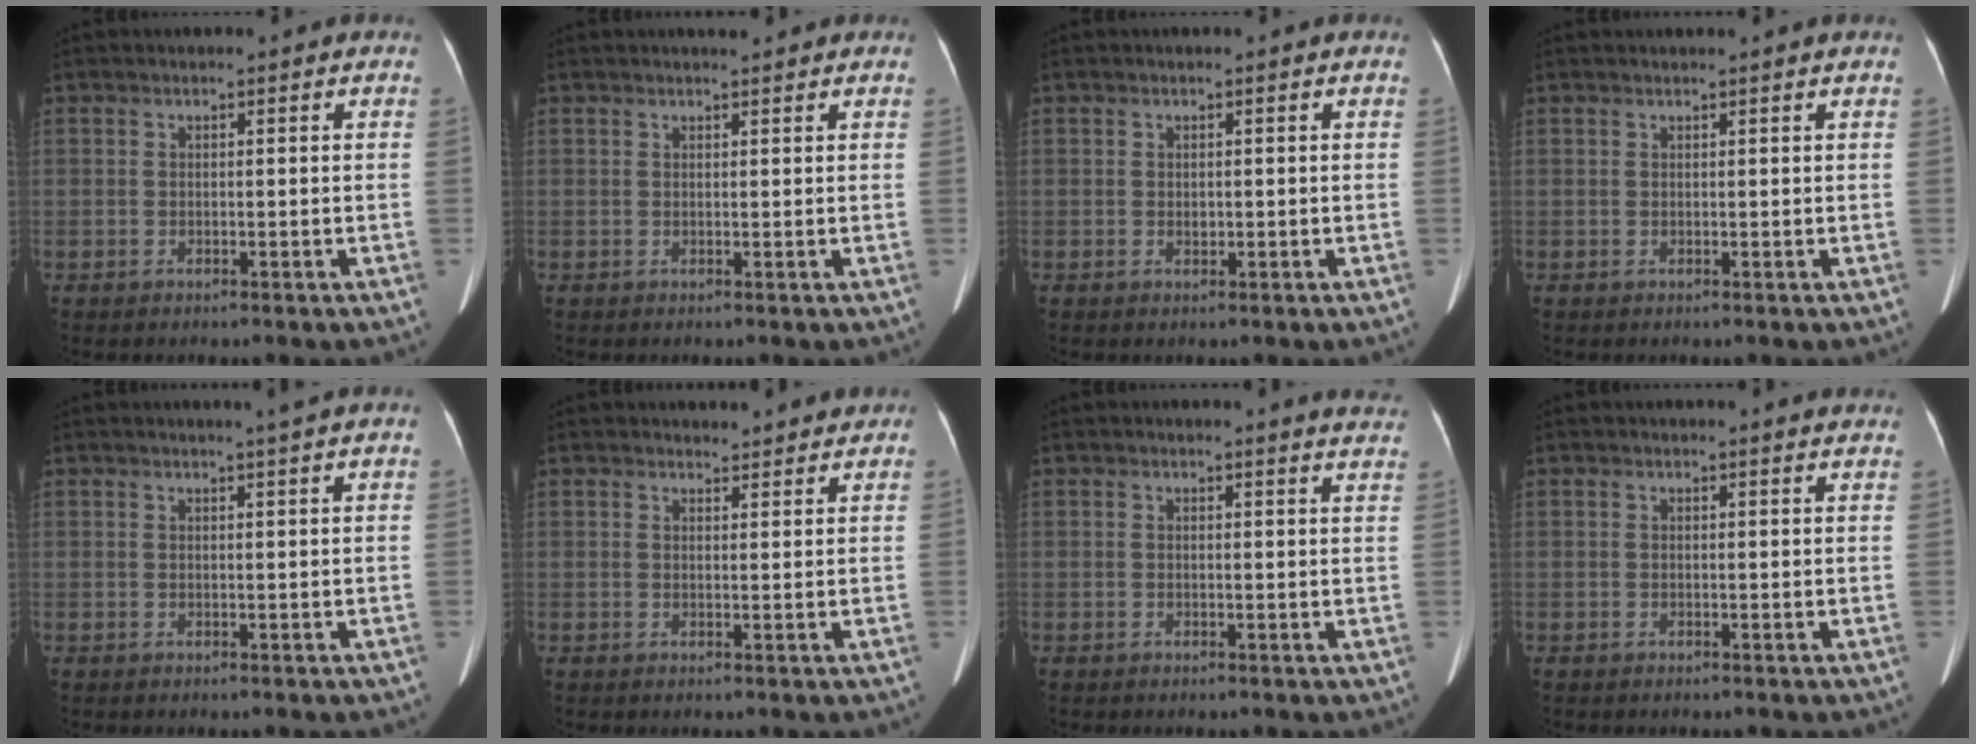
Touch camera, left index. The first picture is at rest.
{"total": 2.2, "force": [2.0, 0.3, 1.0], "torque": [-0.014, 0.012, 0.030]}
{"total": 0.6, "force": [0.1, 0.5, 0.4], "torque": [-0.008, 0.001, 0.003]}
{"total": 1.4, "force": [1.3, -0.3, 0.5], "torque": [-0.016, 0.008, 0.027]}
{"total": 1.8, "force": [1.4, -0.7, 0.9], "torque": [-0.018, -0.005, 0.026]}
{"total": 3.6, "force": [3.5, 0.9, 0.3], "torque": [-0.006, 0.009, 0.039]}
{"total": 5.4, "force": [5.3, 0.0, 1.2], "torque": [-0.009, -0.018, 0.029]}
{"total": 2.9, "force": [2.9, -0.1, 0.7], "torque": [-0.012, 0.000, 0.022]}